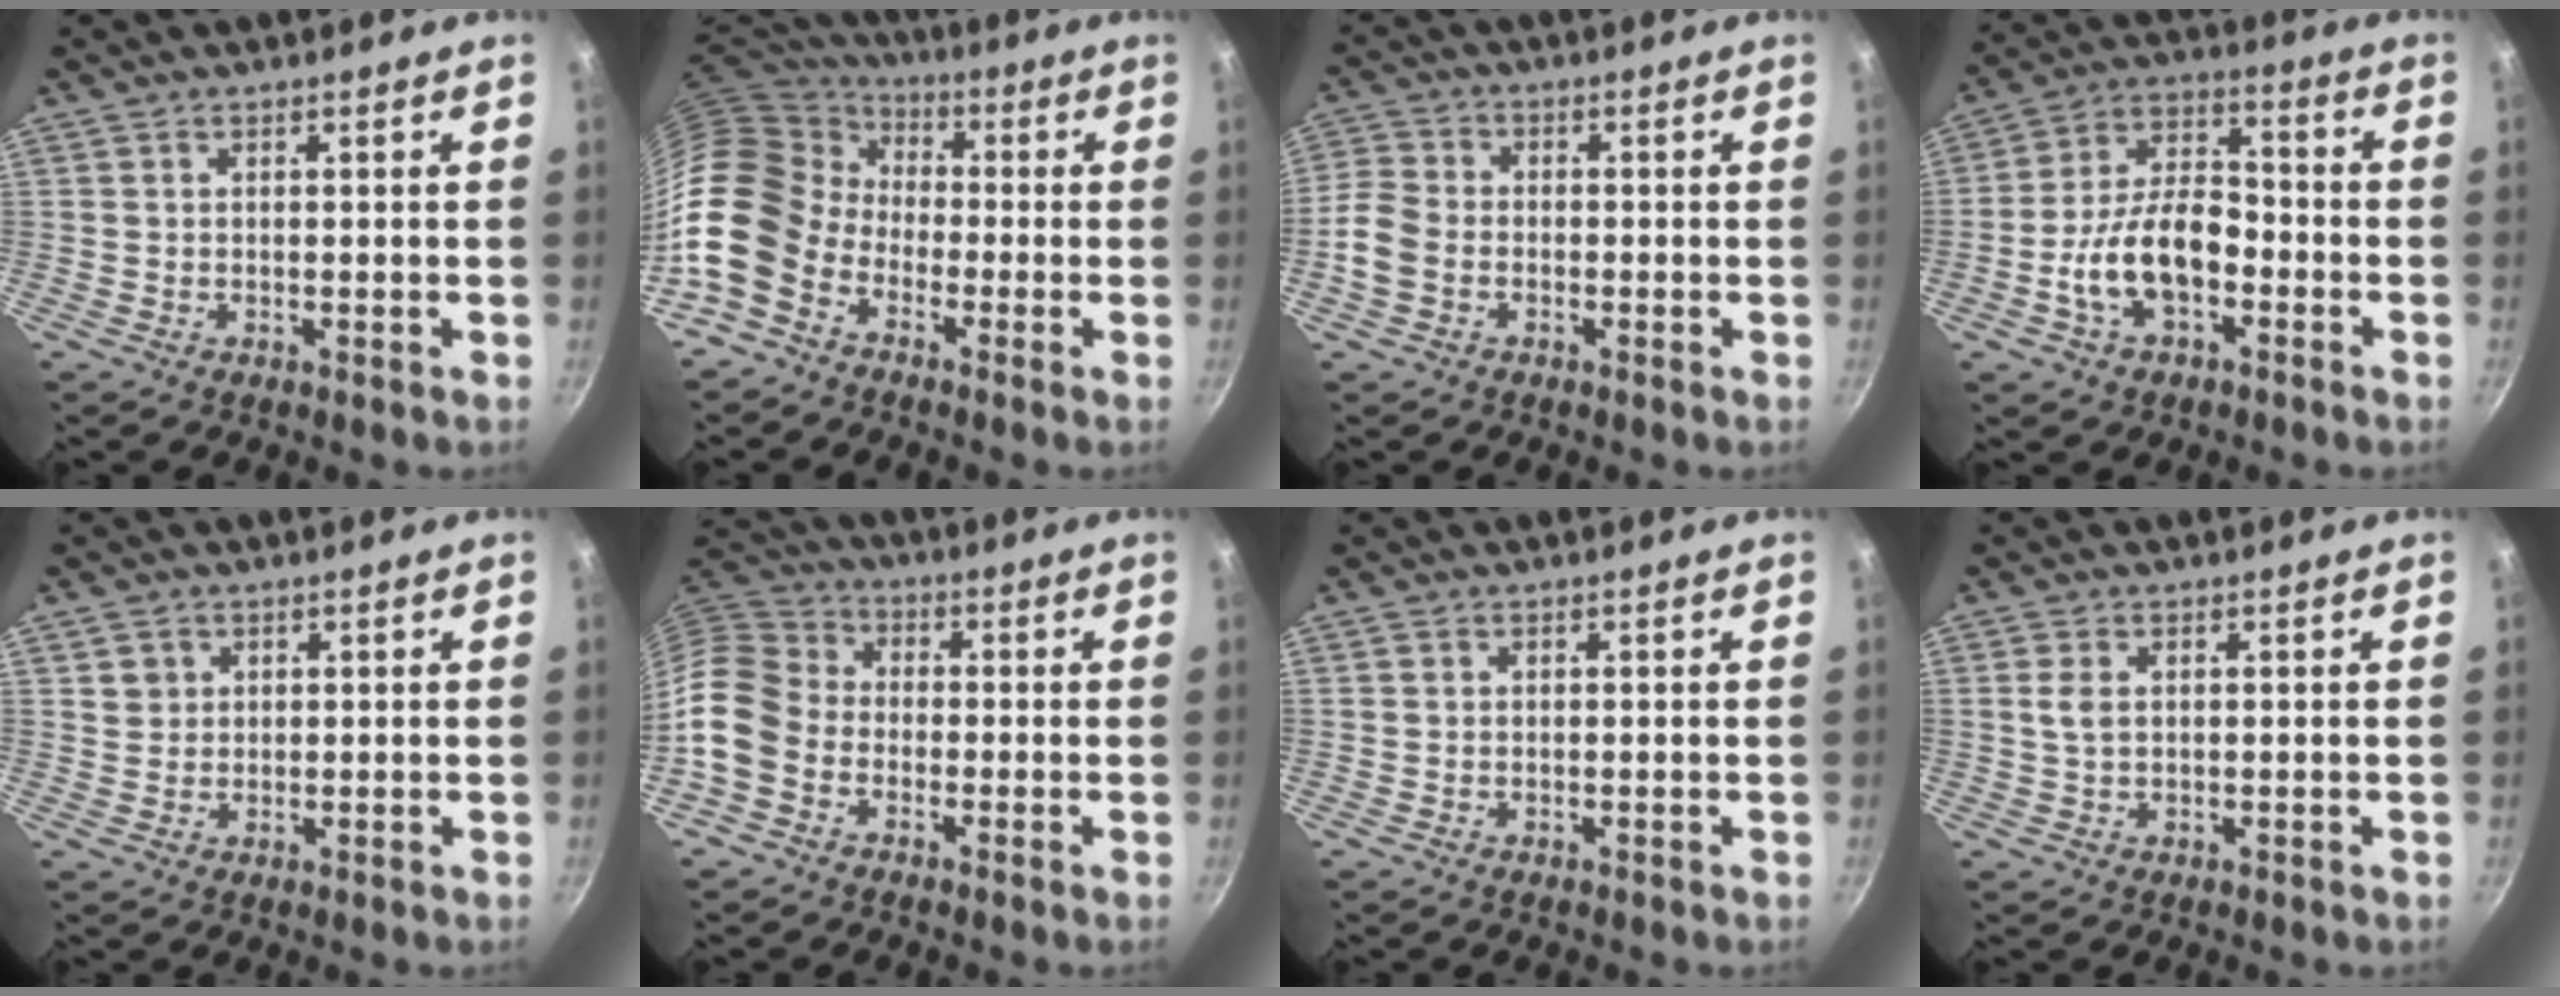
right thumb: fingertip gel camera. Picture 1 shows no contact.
{"total": 17.2, "force": [-6.3, 12.4, 10.2], "torque": [-0.181, 0.053, -0.152]}
{"total": 6.6, "force": [-2.1, 4.9, 3.8], "torque": [-0.082, 0.020, -0.055]}
{"total": 13.3, "force": [-4.4, 7.6, 10.0], "torque": [-0.155, 0.048, -0.087]}
{"total": 2.8, "force": [1.1, 2.5, 0.7], "torque": [0.005, 0.005, 0.021]}
{"total": 10.2, "force": [-3.7, 7.6, 5.6], "torque": [-0.090, 0.037, -0.094]}
{"total": 0.6, "force": [0.2, 0.5, 0.2], "torque": [-0.002, 0.002, 0.003]}
{"total": 2.7, "force": [0.7, 1.7, 2.0], "torque": [-0.040, 0.000, 0.012]}